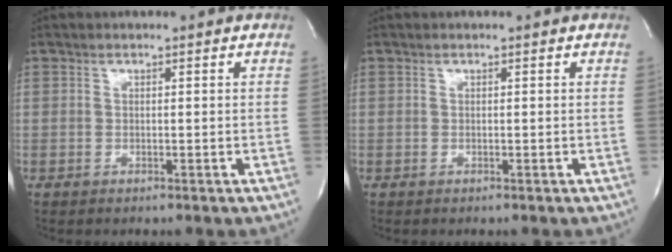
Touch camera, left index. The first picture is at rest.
{"total": 0.0}